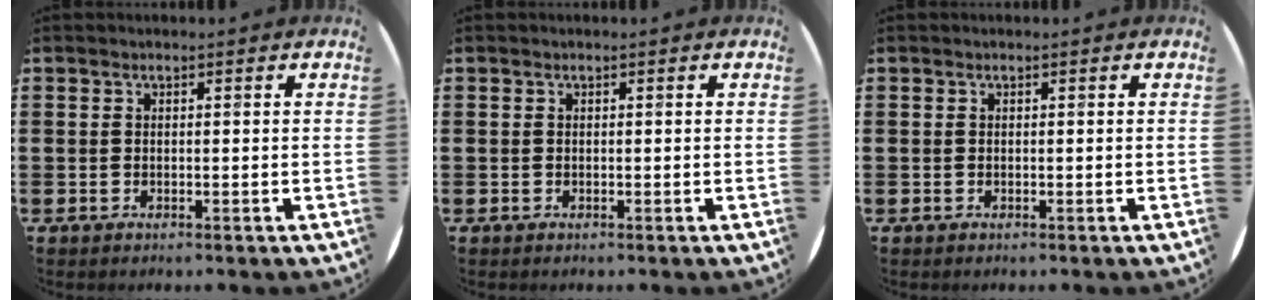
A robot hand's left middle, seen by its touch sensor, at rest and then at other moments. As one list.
[{"total": 0.0}, {"total": 0.0}]